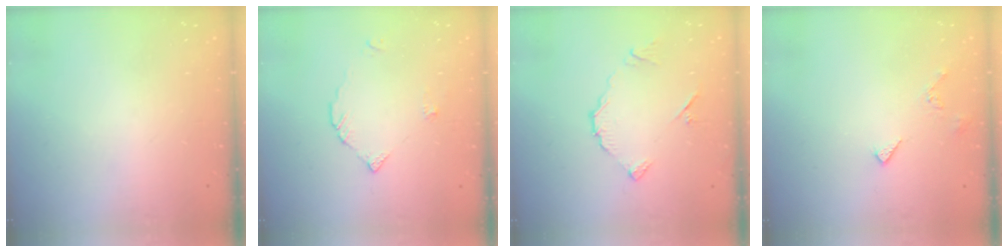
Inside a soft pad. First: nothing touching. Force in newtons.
{"total": 3.2, "press": 3.1, "slide": 0.4}
{"total": 7.4, "press": 7.4, "slide": 0.3}
{"total": 5.1, "press": 5.0, "slide": 0.8}